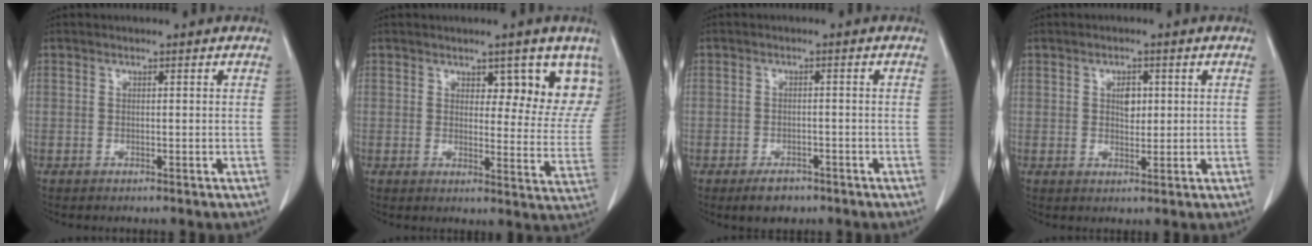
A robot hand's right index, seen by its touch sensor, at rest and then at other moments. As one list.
[{"total": 8.9, "force": [6.1, 3.6, 5.4], "torque": [-0.045, -0.020, 0.066]}, {"total": 3.5, "force": [-2.4, 1.9, 1.6], "torque": [-0.024, 0.001, -0.030]}, {"total": 2.6, "force": [0.7, 1.6, 2.0], "torque": [-0.030, 0.000, 0.012]}]